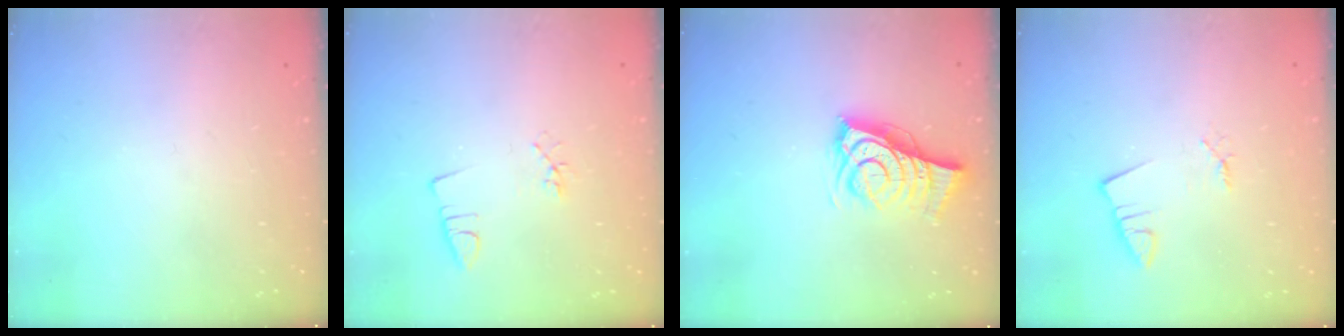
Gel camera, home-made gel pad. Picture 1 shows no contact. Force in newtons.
{"total": 2.4, "press": 1.9, "slide": 1.5}
{"total": 8.7, "press": 8.5, "slide": 1.6}
{"total": 1.2, "press": 1.2, "slide": 0.1}